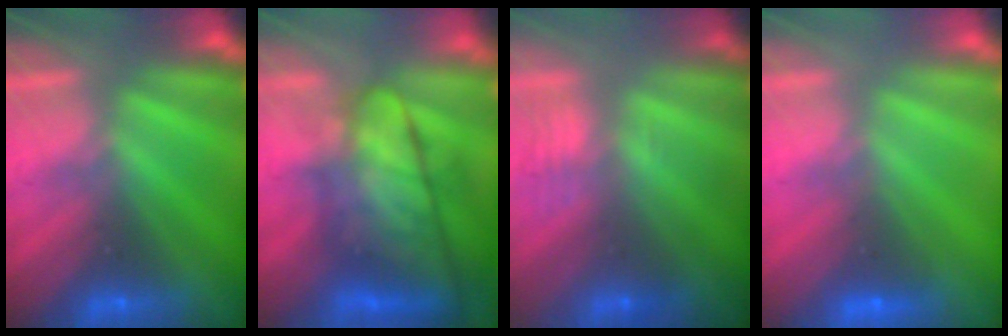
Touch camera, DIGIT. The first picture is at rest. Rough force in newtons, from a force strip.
{"total": 9.5}
{"total": 2.6}
{"total": 2.0}